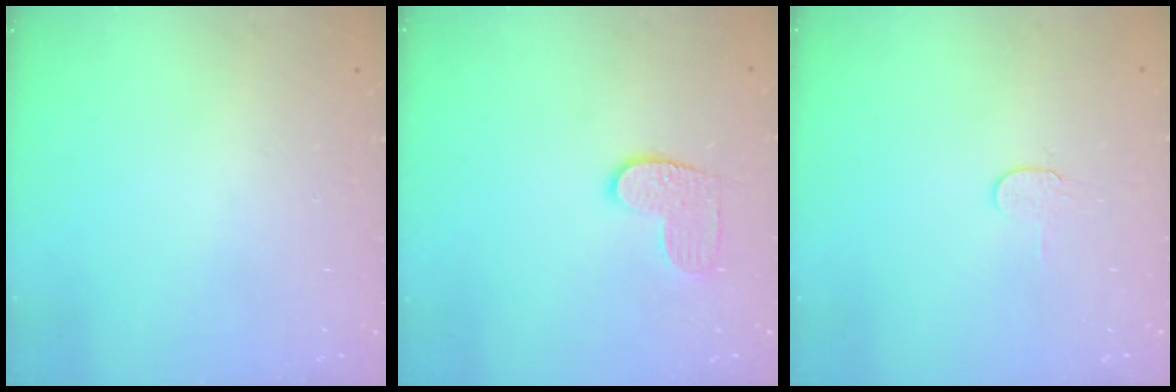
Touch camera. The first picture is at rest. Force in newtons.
{"total": 6.4, "press": 6.4, "slide": 0.3}
{"total": 4.0, "press": 3.9, "slide": 0.5}